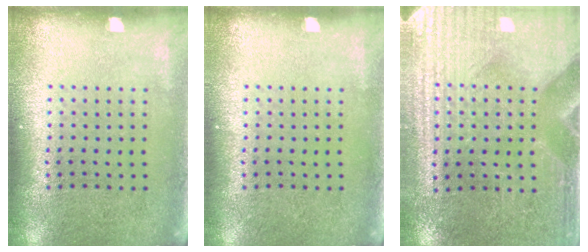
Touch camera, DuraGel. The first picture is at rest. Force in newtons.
{"total": 0.0}
{"total": 3.6, "press": 3.3, "slide": 1.3}